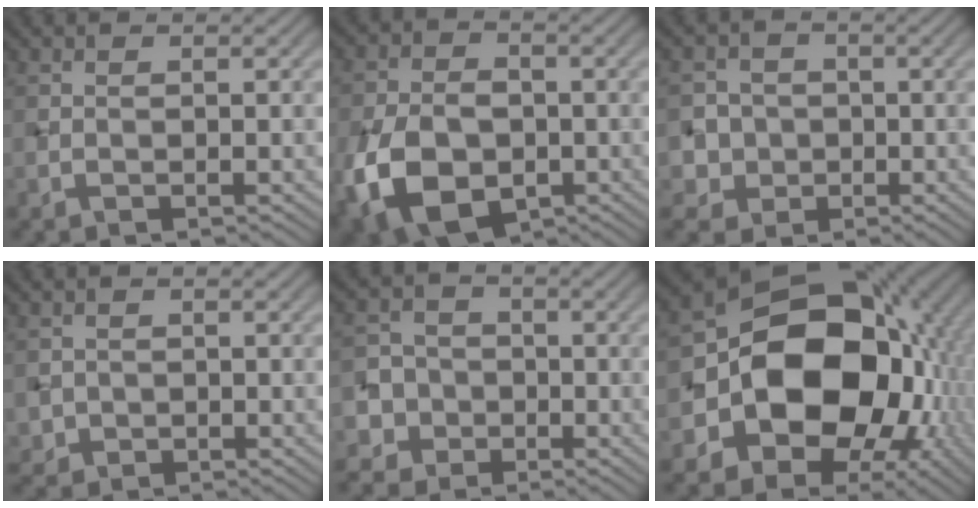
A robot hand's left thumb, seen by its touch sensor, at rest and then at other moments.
{"total": 12.2, "force": [-4.6, 7.9, 8.1], "torque": [-0.170, -0.025, -0.085]}
{"total": 5.1, "force": [-0.6, 5.0, 1.0], "torque": [-0.031, 0.009, -0.034]}
{"total": 1.7, "force": [-0.2, 1.7, 0.1], "torque": [0.000, -0.008, -0.006]}
{"total": 5.8, "force": [-2.2, 5.3, 1.2], "torque": [-0.033, 0.001, -0.065]}
{"total": 18.6, "force": [-2.3, 14.3, 11.7], "torque": [-0.193, -0.039, -0.029]}